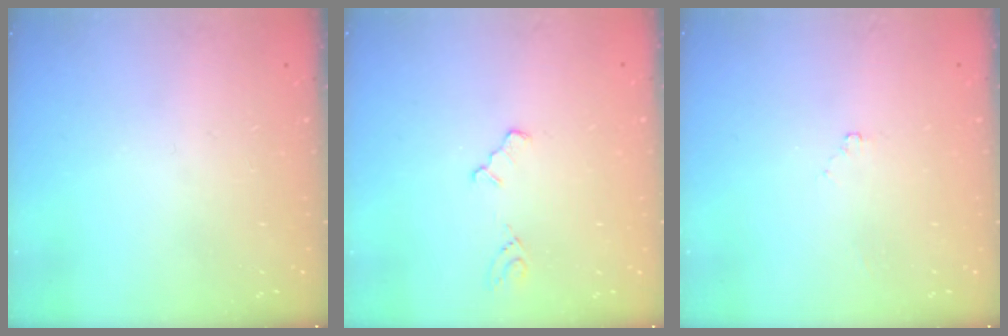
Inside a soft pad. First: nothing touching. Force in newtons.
{"total": 3.3, "press": 3.3, "slide": 0.4}
{"total": 1.8, "press": 1.7, "slide": 0.4}